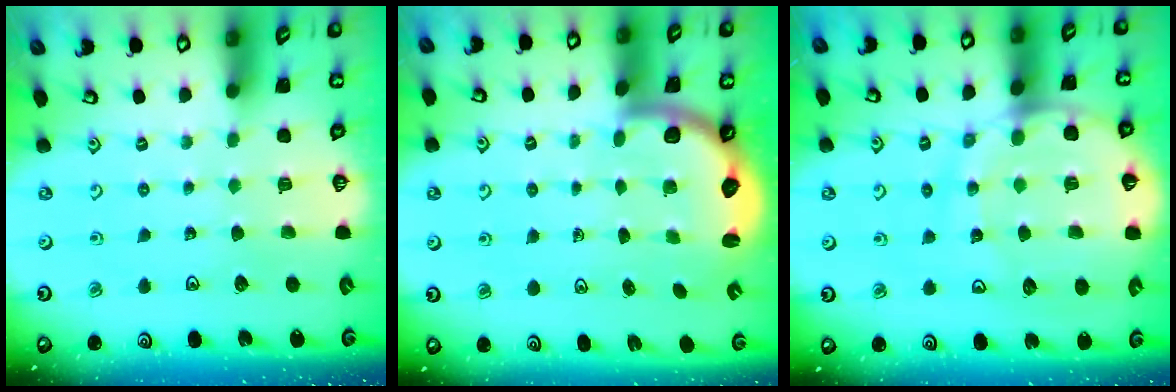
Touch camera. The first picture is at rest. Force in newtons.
{"total": 2.7, "press": 2.4, "slide": 1.2}
{"total": 16.0, "press": 15.9, "slide": 1.9}